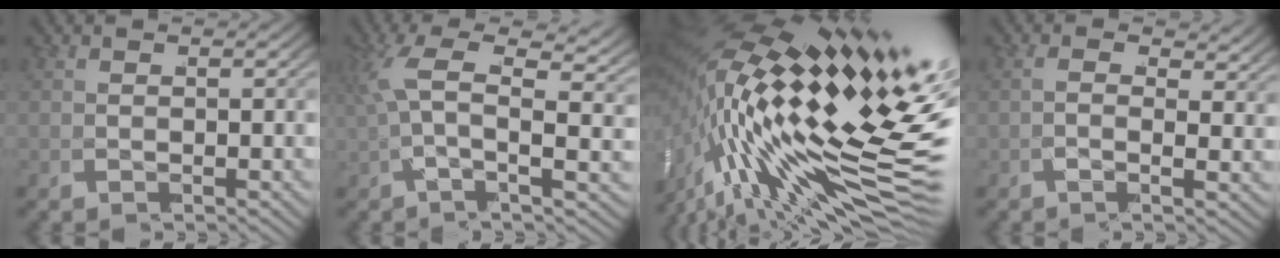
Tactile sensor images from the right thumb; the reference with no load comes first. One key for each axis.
{"total": 5.3, "fx": 2.5, "fy": 1.2, "fz": 4.5, "tx": -0.071, "ty": 0.025, "tz": 0.022}
{"total": 15.5, "fx": -1.3, "fy": 8.4, "fz": 13.0, "tx": -0.229, "ty": -0.032, "tz": -0.013}
{"total": 0.5, "fx": 0.2, "fy": -0.4, "fz": 0.3, "tx": -0.015, "ty": -0.004, "tz": -0.008}